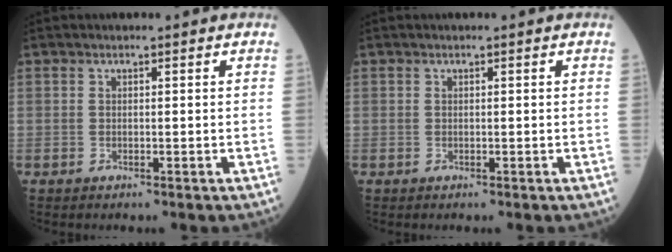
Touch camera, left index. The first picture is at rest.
{"total": 0.0}